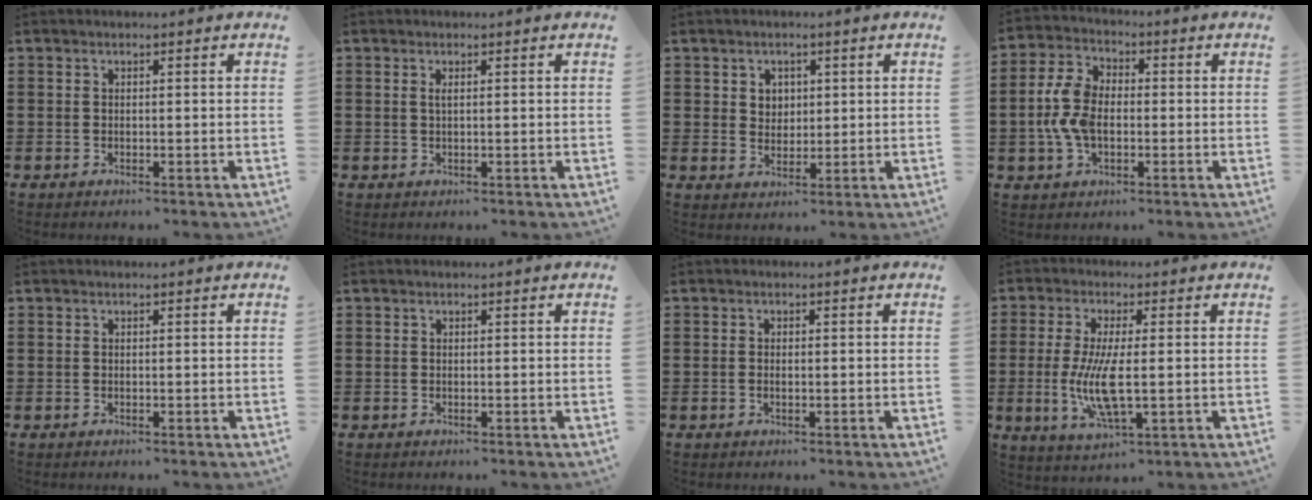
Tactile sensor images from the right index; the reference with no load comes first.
{"total": 0.9, "force": [0.2, 0.1, 0.8], "torque": [-0.018, 0.001, 0.003]}
{"total": 2.8, "force": [1.3, 2.4, 0.6], "torque": [-0.023, 0.010, 0.022]}
{"total": 7.6, "force": [-1.0, 5.0, 5.7], "torque": [-0.141, 0.004, -0.023]}
{"total": 0.0}
{"total": 0.0}
{"total": 0.7, "force": [-0.2, 0.3, 0.6], "torque": [-0.013, -0.001, -0.003]}
{"total": 8.4, "force": [-0.9, 2.3, 8.0], "torque": [-0.173, -0.018, -0.020]}